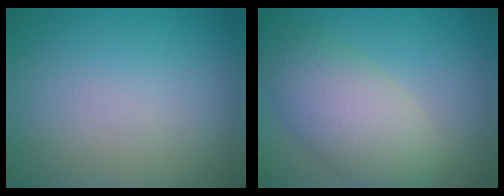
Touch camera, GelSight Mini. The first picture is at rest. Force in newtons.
{"total": 6.5, "press": 6.5, "slide": 0.4}